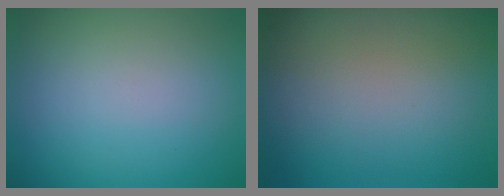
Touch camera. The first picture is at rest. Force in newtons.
{"total": 0.0}